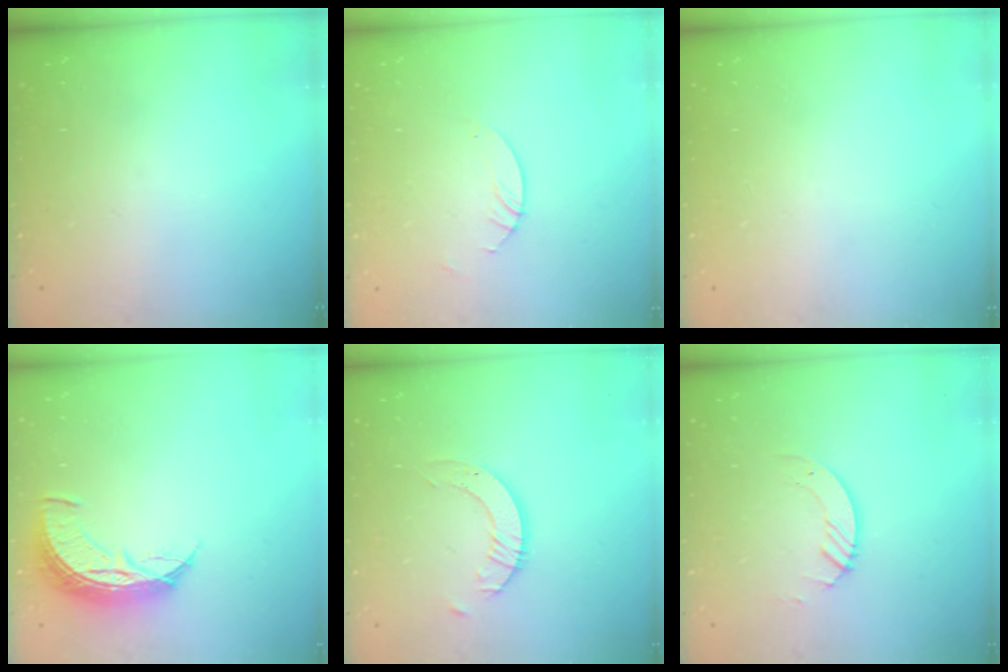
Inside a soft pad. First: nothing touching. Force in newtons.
{"total": 2.4, "press": 2.4, "slide": 0.2}
{"total": 0.0}
{"total": 8.6, "press": 8.6, "slide": 0.8}
{"total": 3.3, "press": 3.3, "slide": 0.2}
{"total": 2.9, "press": 2.9, "slide": 0.3}